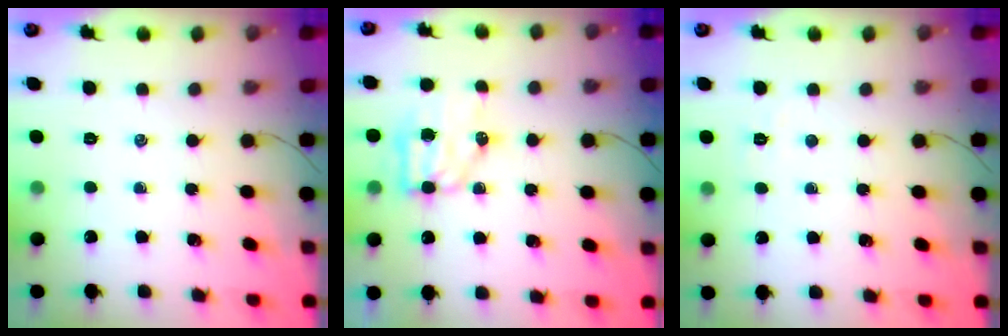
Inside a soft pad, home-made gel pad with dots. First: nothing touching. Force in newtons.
{"total": 7.3, "press": 7.1, "slide": 1.4}
{"total": 2.5, "press": 2.4, "slide": 0.7}